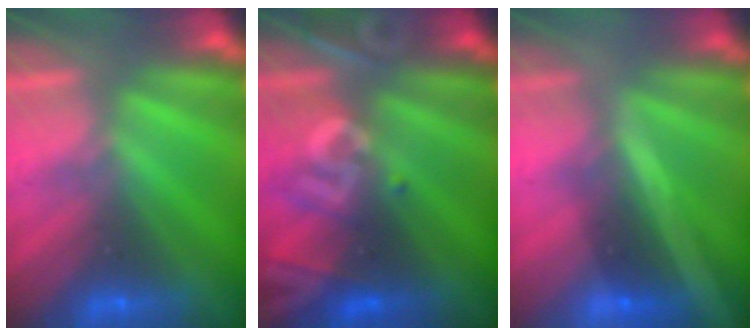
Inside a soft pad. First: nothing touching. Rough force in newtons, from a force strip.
{"total": 2.9}
{"total": 2.0}